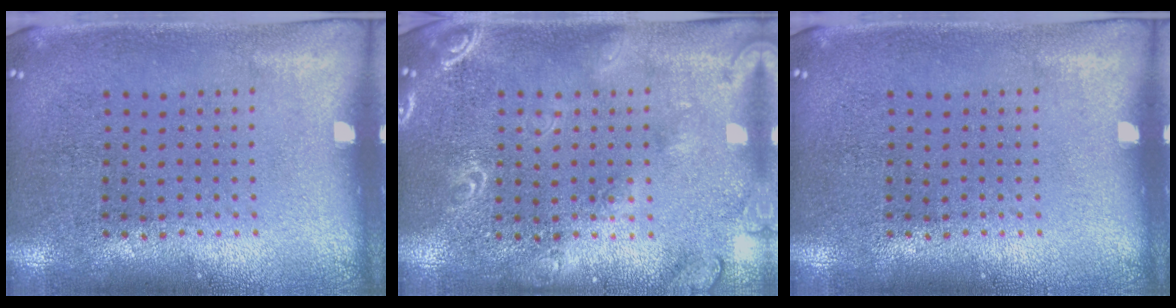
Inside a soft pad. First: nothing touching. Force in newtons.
{"total": 1.8, "press": 1.8, "slide": 0.5}
{"total": 0.0}